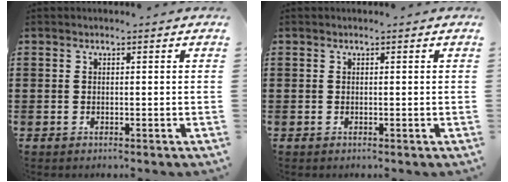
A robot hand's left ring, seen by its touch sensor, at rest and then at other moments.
{"total": 0.0}